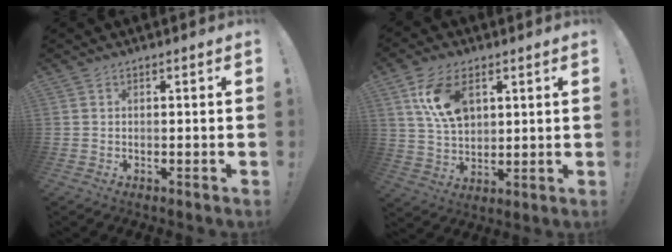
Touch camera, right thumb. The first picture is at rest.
{"total": 12.0, "force": [5.4, 6.3, 8.6], "torque": [-0.163, -0.013, 0.100]}